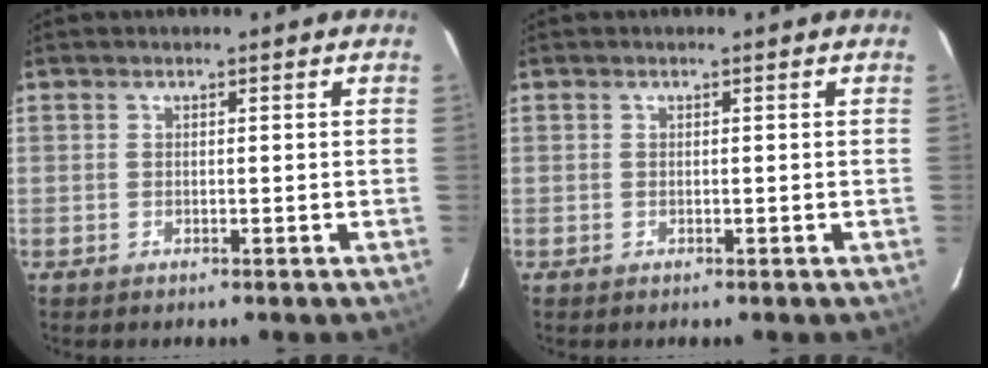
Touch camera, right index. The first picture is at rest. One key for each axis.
{"total": 0.0}